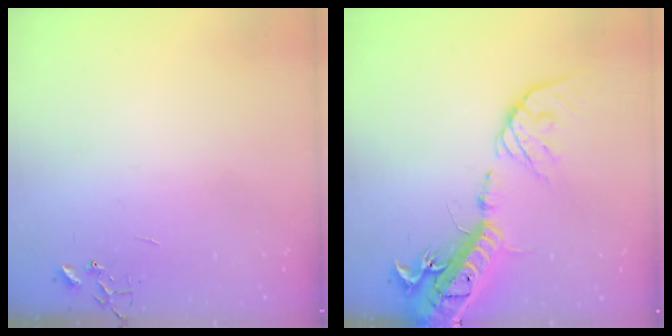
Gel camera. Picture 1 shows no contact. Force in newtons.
{"total": 21.1, "press": 20.7, "slide": 4.1}